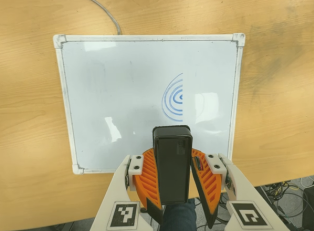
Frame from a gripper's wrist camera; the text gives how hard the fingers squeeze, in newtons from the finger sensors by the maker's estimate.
{"total": 8.0, "left": 8.3, "right": 7.8}